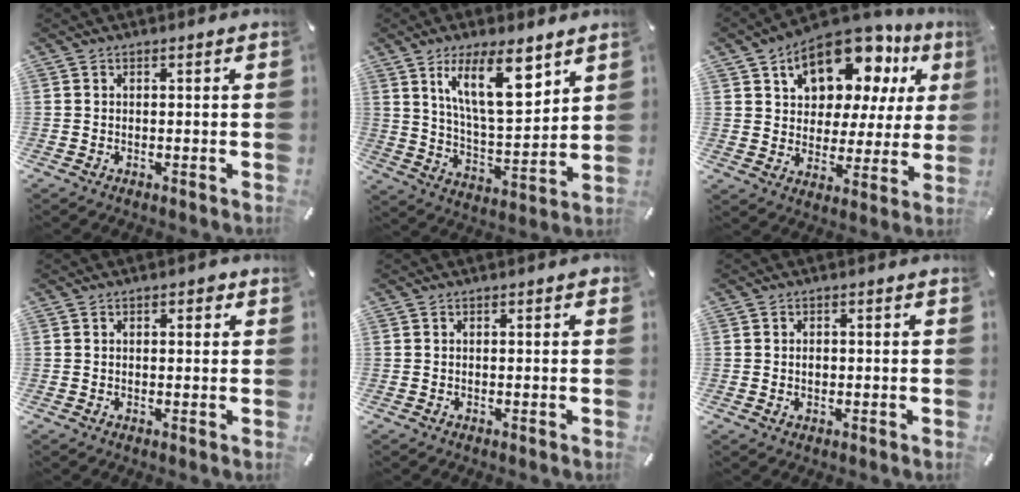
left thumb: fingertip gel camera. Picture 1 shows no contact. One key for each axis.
{"total": 16.6, "fx": 9.3, "fy": 6.3, "fz": 12.1, "tx": -0.213, "ty": -0.038, "tz": 0.156}
{"total": 16.2, "fx": 10.0, "fy": 9.5, "fz": 8.4, "tx": -0.128, "ty": -0.070, "tz": 0.172}
{"total": 1.9, "fx": 0.6, "fy": 1.1, "fz": 1.4, "tx": -0.021, "ty": 0.003, "tz": 0.007}
{"total": 0.6, "fx": 0.0, "fy": 0.2, "fz": 0.5, "tx": -0.009, "ty": 0.001, "tz": 0.000}
{"total": 1.6, "fx": 0.1, "fy": 1.2, "fz": 1.1, "tx": -0.016, "ty": 0.001, "tz": -0.002}